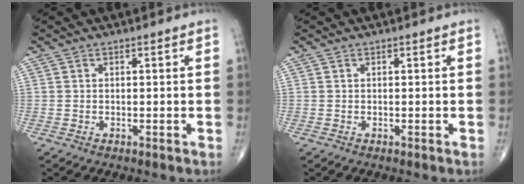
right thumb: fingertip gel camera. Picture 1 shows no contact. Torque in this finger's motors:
{"motor_torque": [0.00, 0.00, 0.01, 0.01, 0.00]}